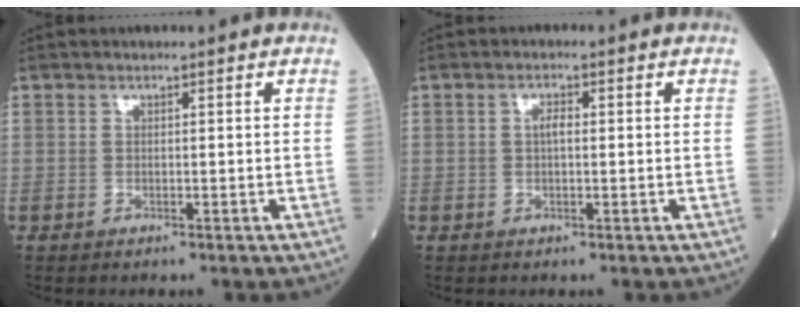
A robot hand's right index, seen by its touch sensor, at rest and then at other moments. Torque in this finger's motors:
{"motor_torque": [0.05, 0.03, 0.11, 0.04]}